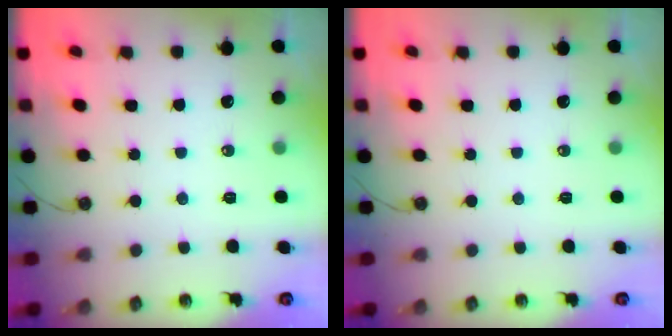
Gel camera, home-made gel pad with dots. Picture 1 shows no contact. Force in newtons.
{"total": 0.0}